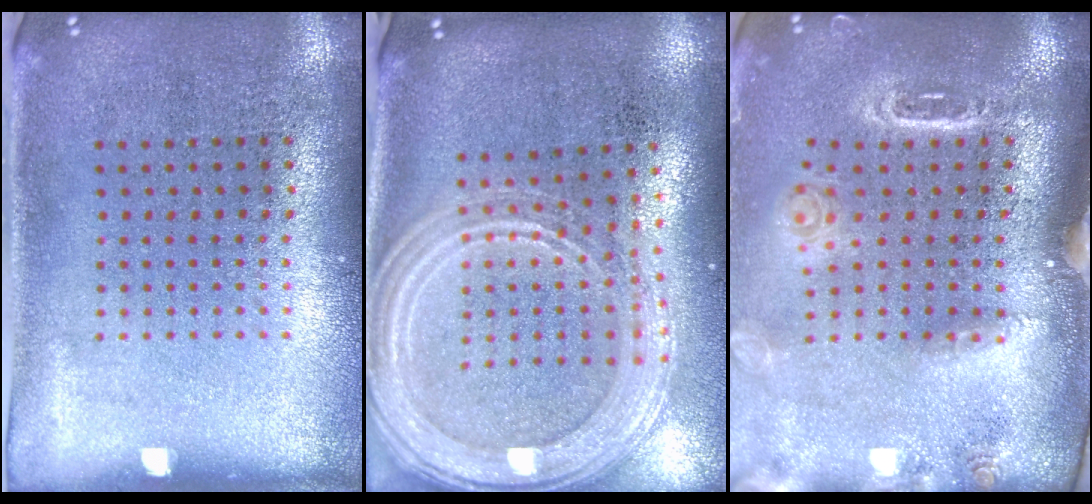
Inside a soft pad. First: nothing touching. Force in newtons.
{"total": 2.4, "press": 2.0, "slide": 1.3}
{"total": 1.8, "press": 1.7, "slide": 0.6}